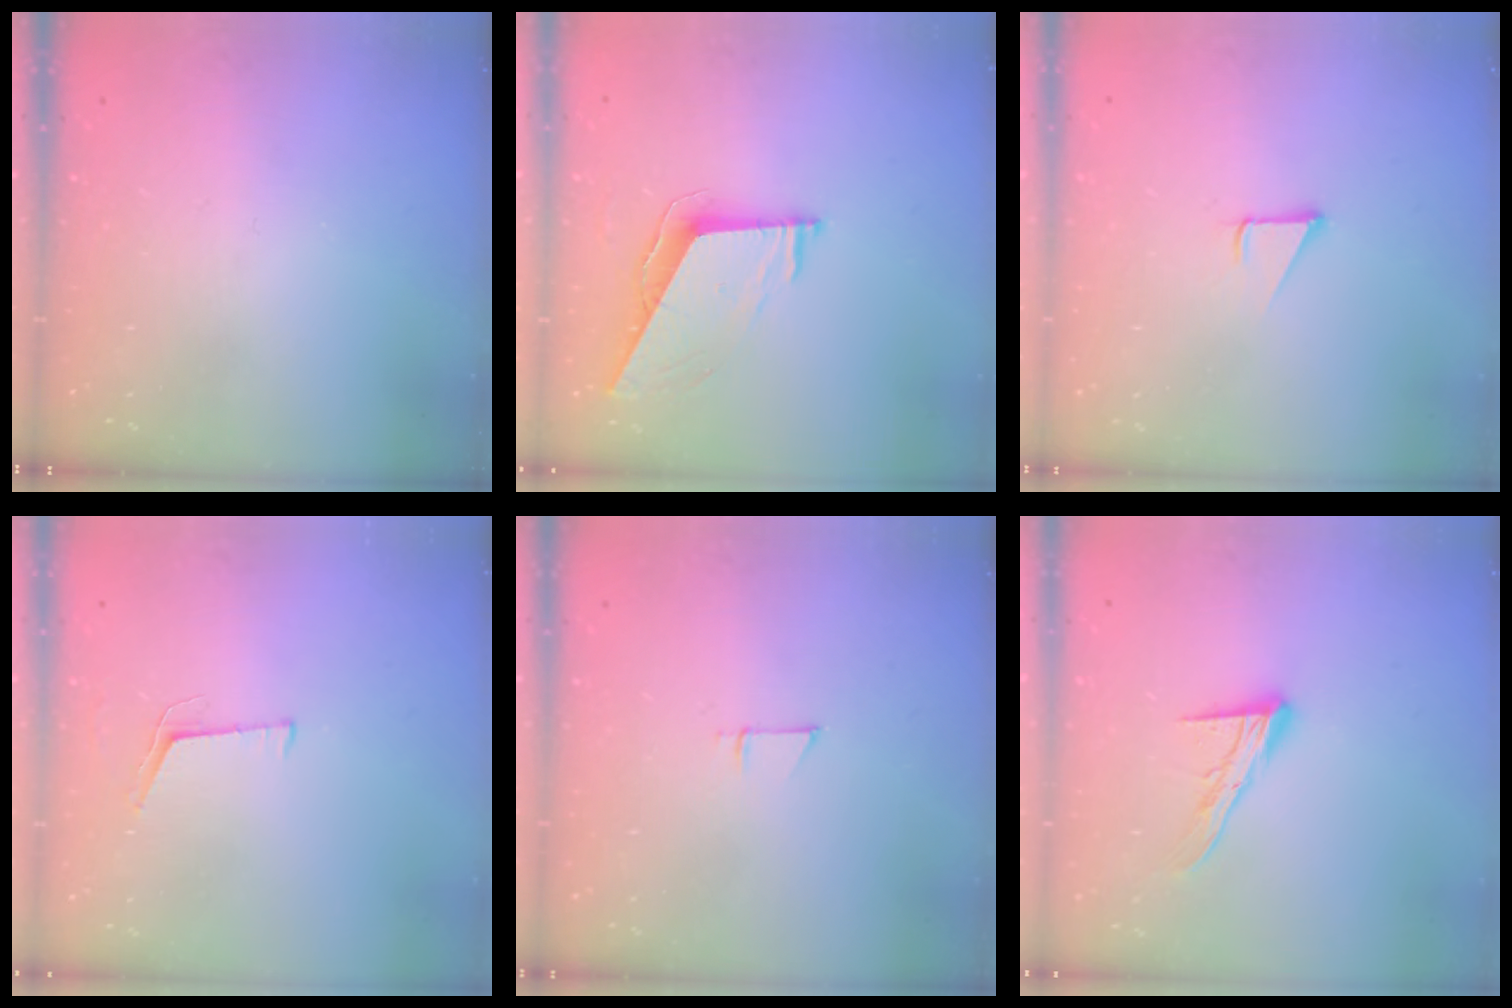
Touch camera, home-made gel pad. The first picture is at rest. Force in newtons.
{"total": 7.5, "press": 7.5, "slide": 0.1}
{"total": 1.9, "press": 1.9, "slide": 0.1}
{"total": 4.2, "press": 3.5, "slide": 2.3}
{"total": 3.5, "press": 3.4, "slide": 0.4}
{"total": 12.0, "press": 12.0, "slide": 1.0}